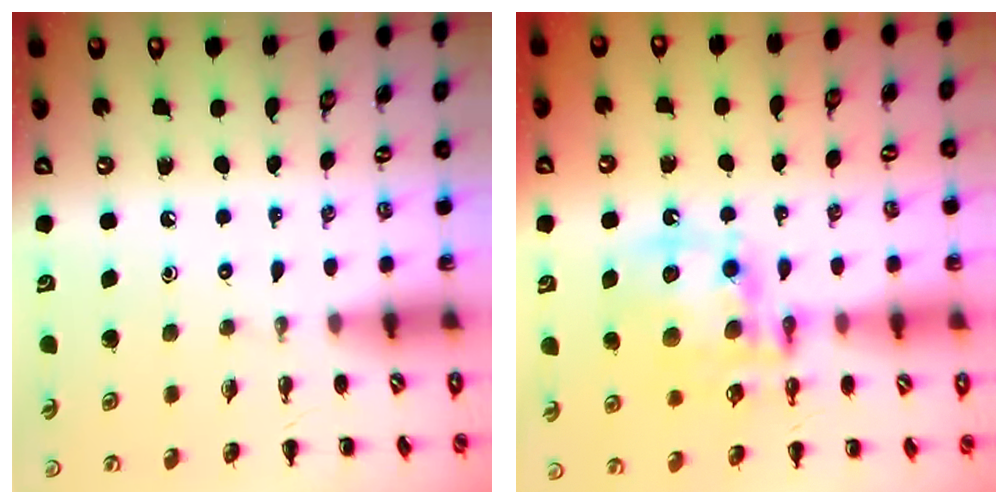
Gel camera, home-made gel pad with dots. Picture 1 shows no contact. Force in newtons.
{"total": 14.3, "press": 14.0, "slide": 3.1}